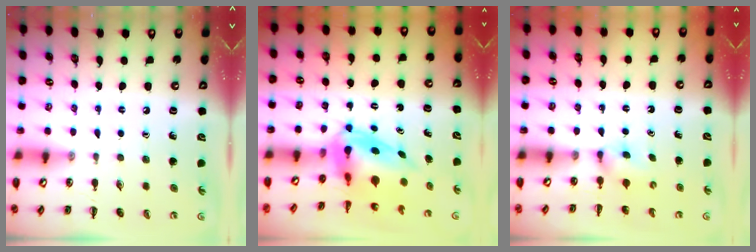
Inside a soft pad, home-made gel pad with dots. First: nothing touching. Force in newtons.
{"total": 5.5, "press": 5.2, "slide": 1.7}
{"total": 2.4, "press": 2.3, "slide": 0.9}